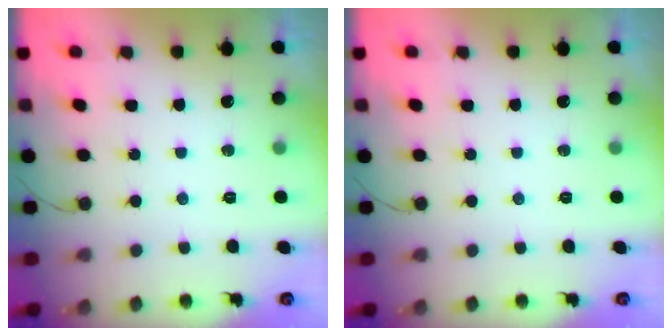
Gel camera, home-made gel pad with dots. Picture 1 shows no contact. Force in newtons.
{"total": 0.0}